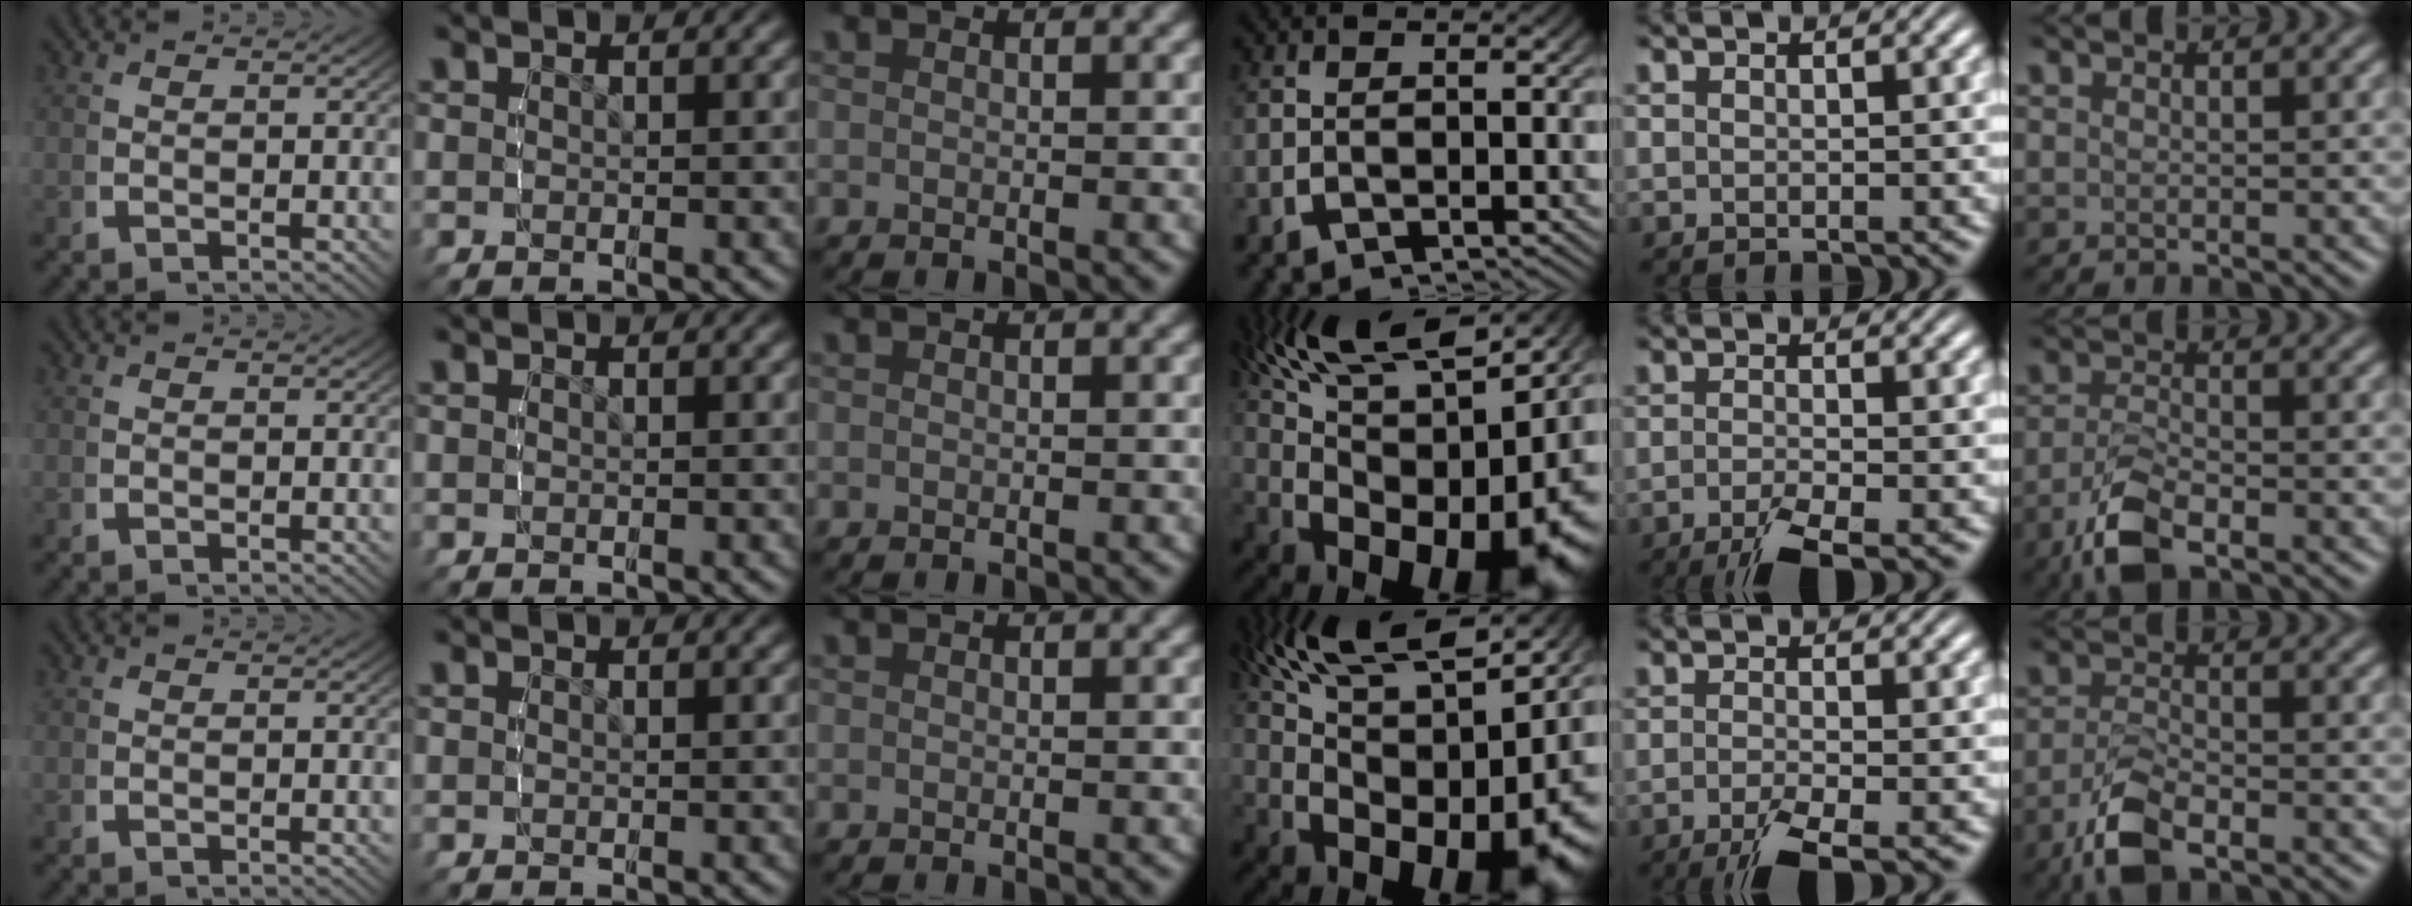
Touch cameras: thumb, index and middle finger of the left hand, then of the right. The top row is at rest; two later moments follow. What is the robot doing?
{"motion": "lift_and_place", "object": "glasses"}